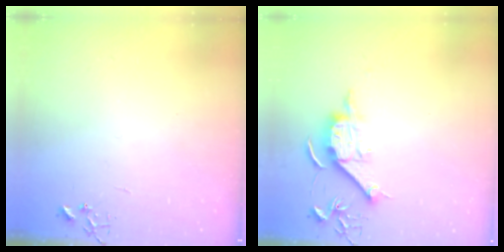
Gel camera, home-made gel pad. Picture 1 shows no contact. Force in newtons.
{"total": 11.3, "press": 11.3, "slide": 0.5}